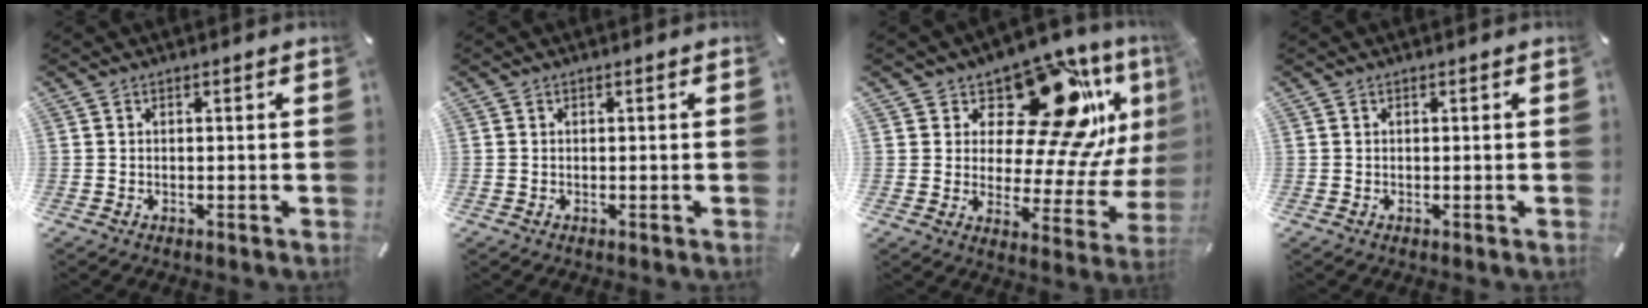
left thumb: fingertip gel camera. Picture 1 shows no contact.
{"total": 0.0}
{"total": 20.6, "force": [11.4, 9.2, 14.4], "torque": [-0.198, -0.086, 0.188]}
{"total": 0.0}